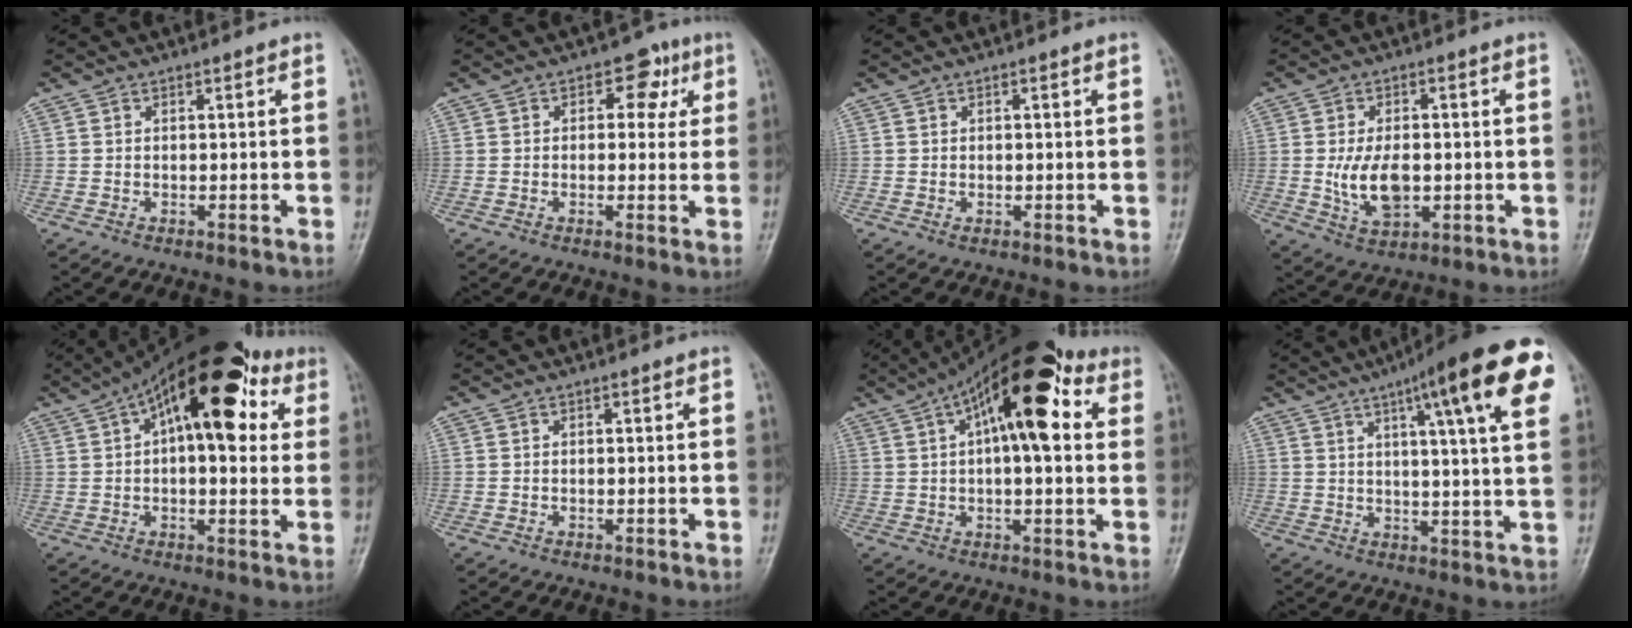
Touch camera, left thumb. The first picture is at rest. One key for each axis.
{"total": 5.1, "fx": 1.7, "fy": 3.8, "fz": 3.0, "tx": 0.006, "ty": 0.001, "tz": 0.011}
{"total": 0.6, "fx": -0.1, "fy": 0.4, "fz": 0.5, "tx": -0.007, "ty": 0.004, "tz": 0.001}
{"total": 8.2, "fx": -0.8, "fy": 4.7, "fz": 6.6, "tx": -0.113, "ty": -0.003, "tz": -0.006}
{"total": 20.2, "fx": 6.7, "fy": 9.6, "fz": 16.5, "tx": -0.227, "ty": 0.028, "tz": 0.091}
{"total": 0.0}
{"total": 18.6, "fx": 5.8, "fy": 7.6, "fz": 16.0, "tx": -0.234, "ty": 0.030, "tz": 0.077}
{"total": 19.4, "fx": 8.9, "fy": 3.1, "fz": 17.0, "tx": -0.227, "ty": -0.008, "tz": 0.113}